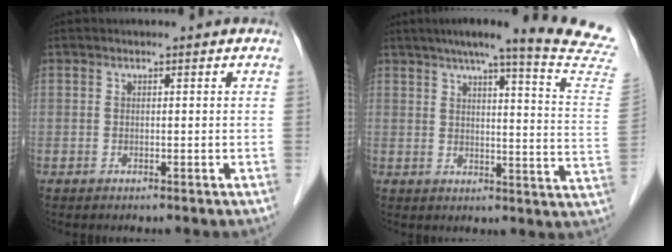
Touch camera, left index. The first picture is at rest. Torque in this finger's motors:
{"motor_torque": [0.13, -0.81, 0.07, 0.00]}